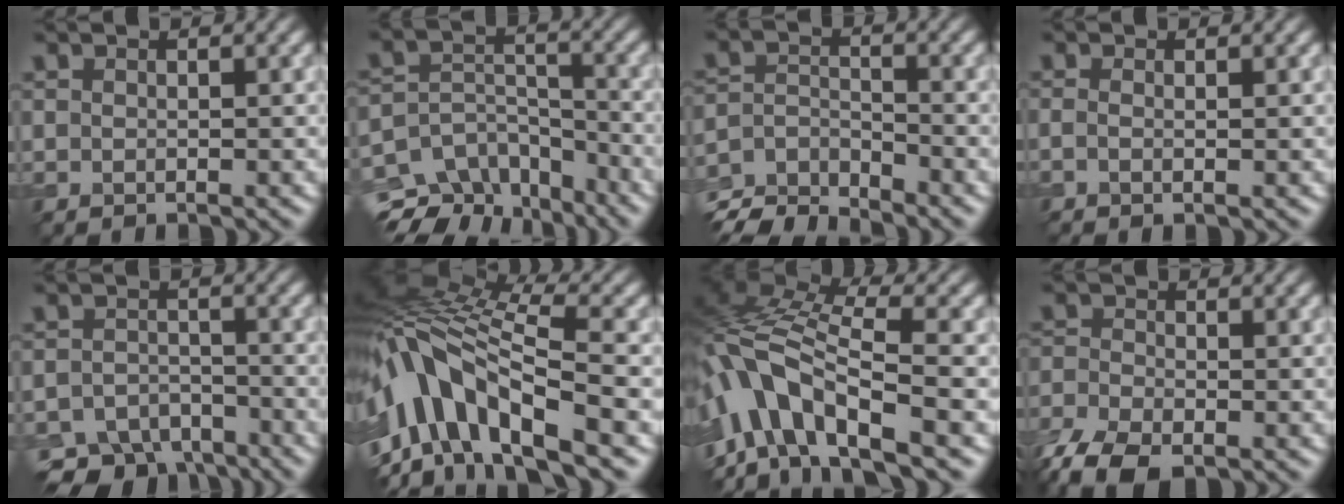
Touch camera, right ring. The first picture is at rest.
{"total": 10.6, "force": [-8.3, 5.8, 3.1], "torque": [-0.049, 0.011, -0.121]}
{"total": 5.9, "force": [-5.5, 1.5, 1.6], "torque": [-0.032, -0.011, -0.114]}
{"total": 1.7, "force": [0.2, 0.9, 1.5], "torque": [-0.021, -0.005, -0.014]}
{"total": 6.4, "force": [-5.1, 3.2, 2.1], "torque": [-0.030, -0.011, -0.089]}
{"total": 13.6, "force": [-4.0, 5.8, 11.6], "torque": [-0.223, 0.017, -0.075]}
{"total": 11.3, "force": [-4.7, 4.6, 9.1], "torque": [-0.169, 0.013, -0.097]}
{"total": 6.4, "force": [-4.1, 3.0, 3.8], "torque": [-0.088, -0.027, -0.081]}